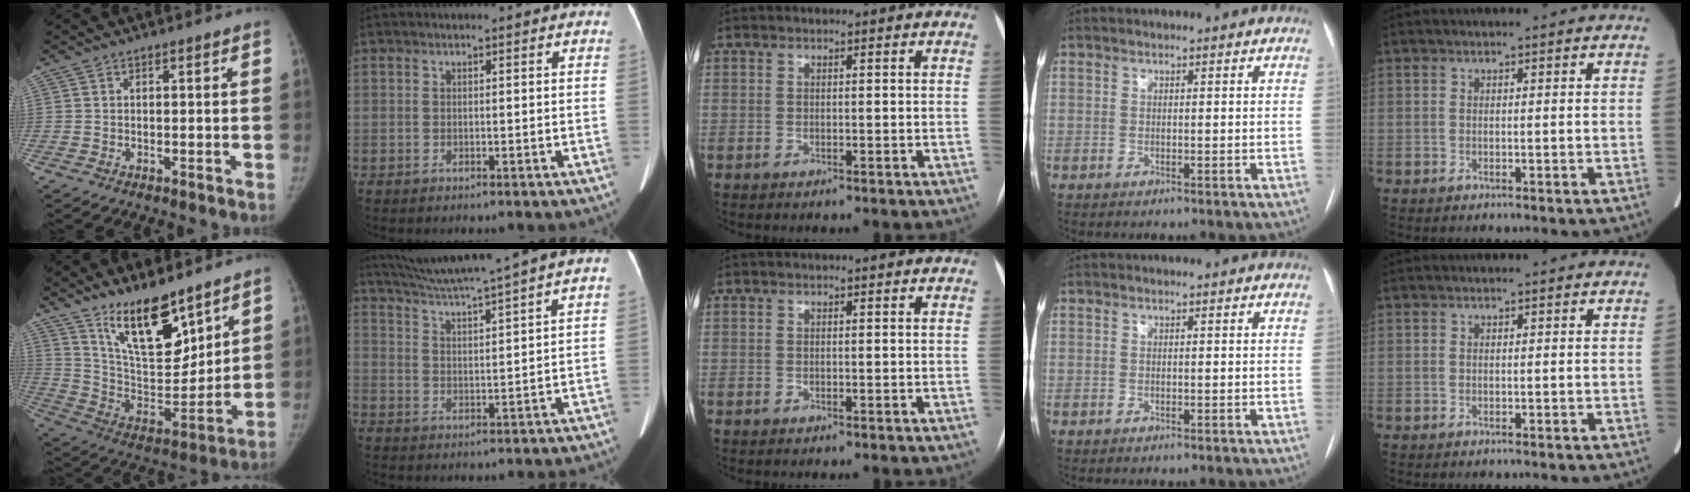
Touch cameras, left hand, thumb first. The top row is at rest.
{"thumb": {"total": 17.6, "force": [12.3, 6.4, 10.8], "torque": [-0.132, -0.087, 0.228]}, "index": {"total": 13.5, "force": [11.7, -2.5, 6.2], "torque": [-0.113, -0.006, 0.182]}}